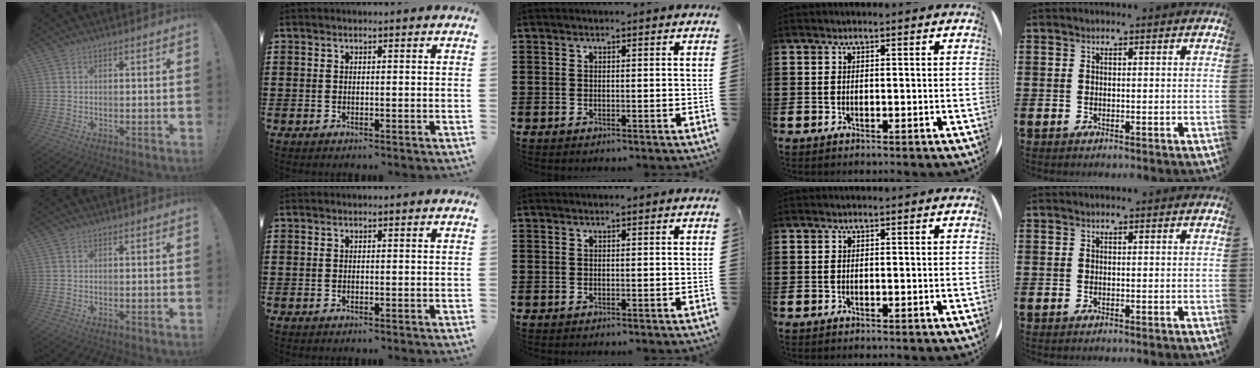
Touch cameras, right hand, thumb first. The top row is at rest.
{}